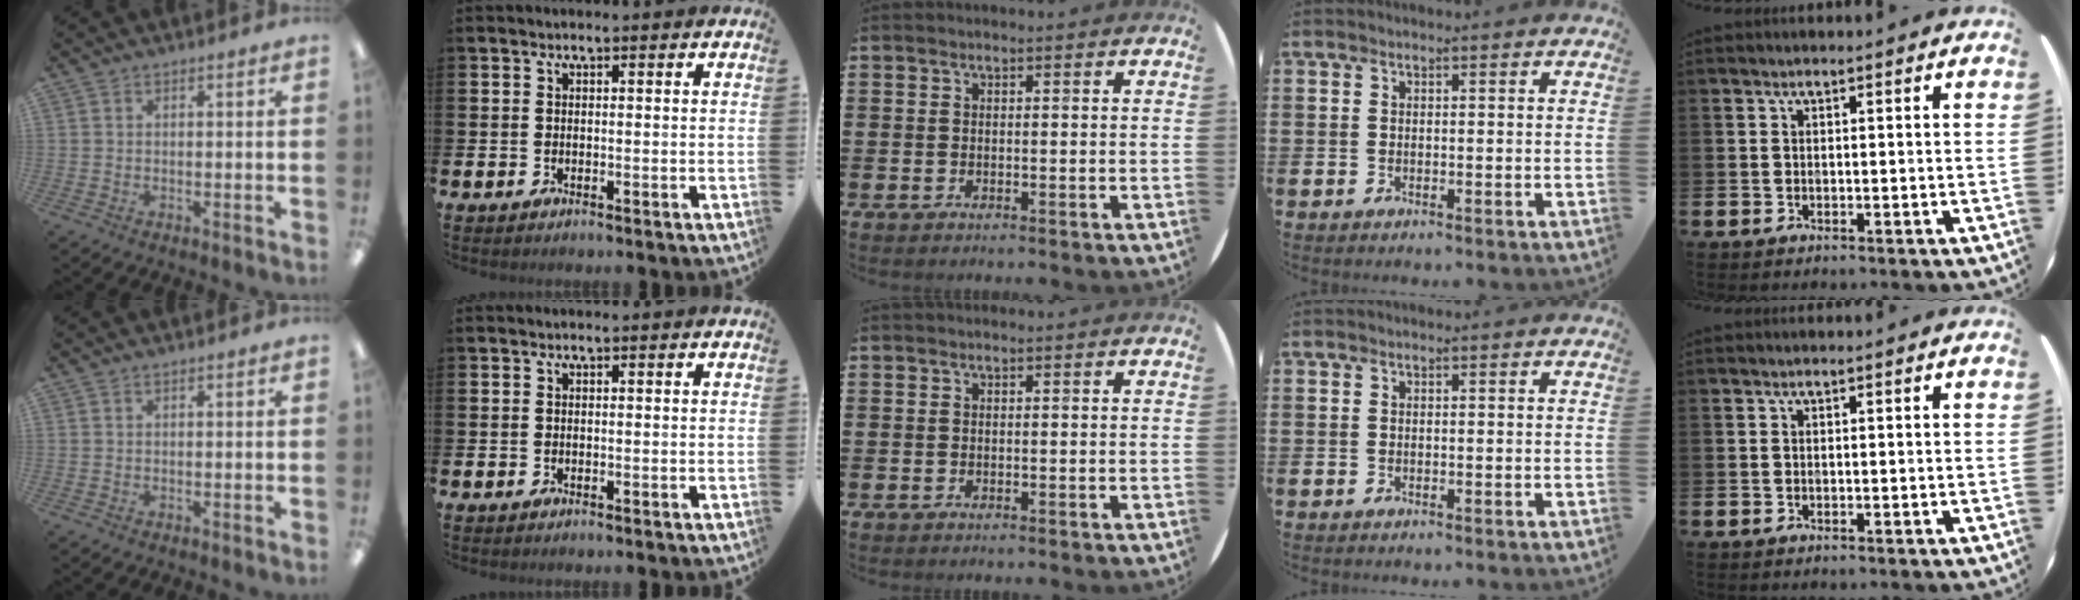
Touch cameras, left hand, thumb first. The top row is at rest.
{}